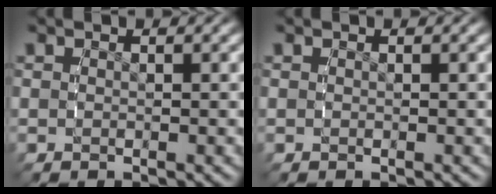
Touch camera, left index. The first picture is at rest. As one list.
[{"total": 0.0}]